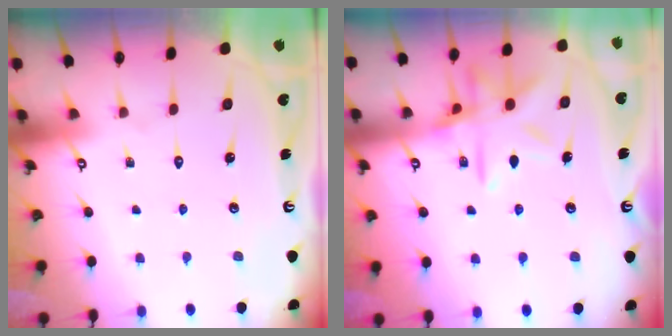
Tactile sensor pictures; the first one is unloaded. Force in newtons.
{"total": 12.7, "press": 12.7, "slide": 1.0}